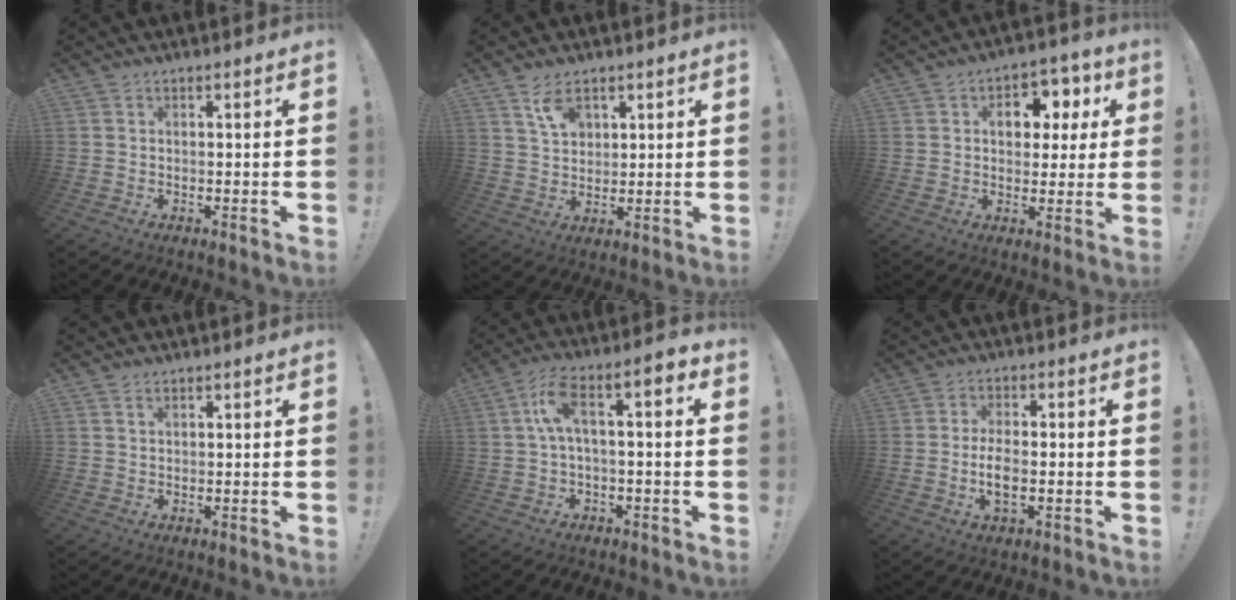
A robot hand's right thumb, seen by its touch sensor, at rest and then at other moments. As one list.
[{"total": 7.3, "force": [4.3, 4.6, 3.7], "torque": [-0.062, -0.017, 0.081]}, {"total": 9.3, "force": [2.8, 6.8, 5.7], "torque": [-0.065, -0.012, 0.047]}, {"total": 1.1, "force": [0.8, 0.5, 0.5], "torque": [-0.010, -0.001, 0.015]}, {"total": 8.6, "force": [1.3, 2.8, 8.0], "torque": [-0.138, 0.004, 0.025]}, {"total": 5.7, "force": [-1.2, 2.3, 5.1], "torque": [-0.098, -0.006, -0.024]}]